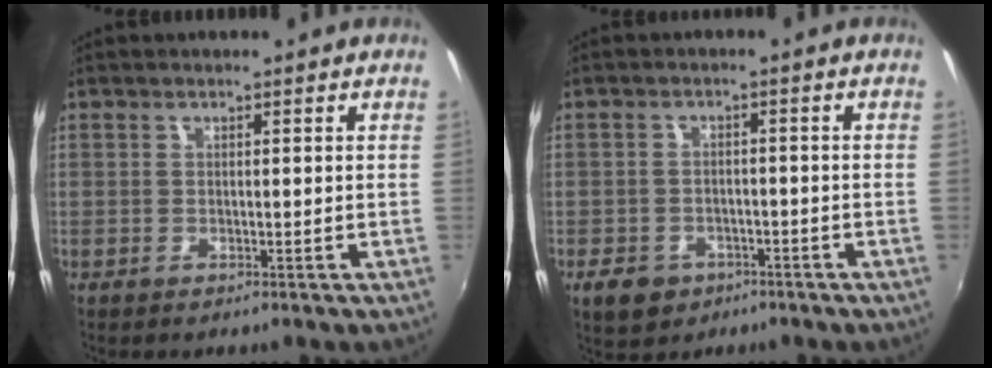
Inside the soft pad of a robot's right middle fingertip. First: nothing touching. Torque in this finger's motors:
{"motor_torque": [0.49, -0.52, 0.07, 0.02]}